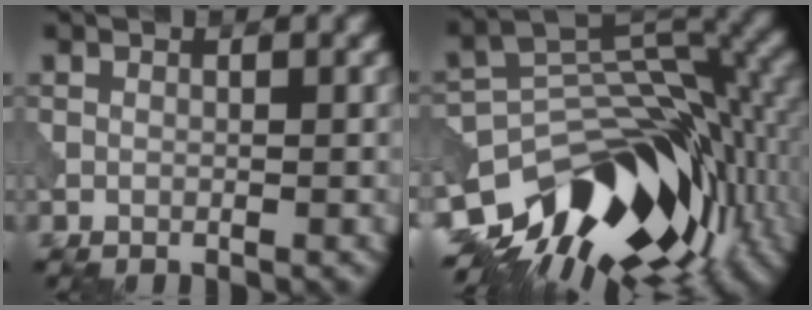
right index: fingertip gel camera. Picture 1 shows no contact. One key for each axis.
{"total": 14.4, "fx": -7.6, "fy": 8.4, "fz": 8.9, "tx": -0.162, "ty": 0.006, "tz": -0.126}